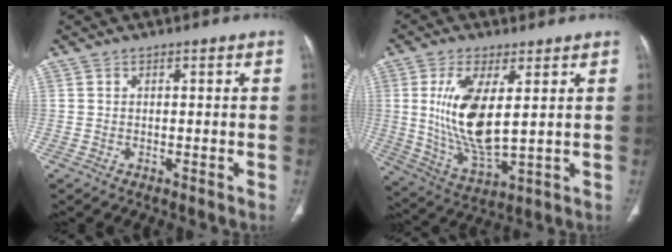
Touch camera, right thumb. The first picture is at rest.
{"total": 13.4, "force": [2.5, 5.2, 12.1], "torque": [-0.243, -0.029, 0.063]}